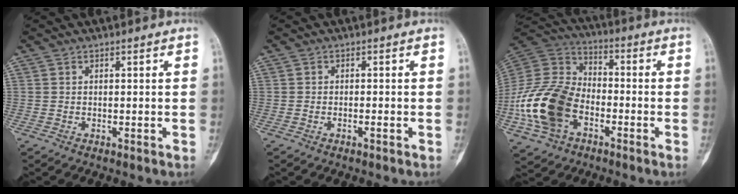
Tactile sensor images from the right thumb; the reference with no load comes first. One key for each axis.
{"total": 0.9, "fx": -0.5, "fy": 0.2, "fz": 0.7, "tx": -0.017, "ty": 0.007, "tz": -0.007}
{"total": 19.2, "fx": -5.9, "fy": 13.1, "fz": 12.8, "tx": -0.256, "ty": 0.037, "tz": -0.114}